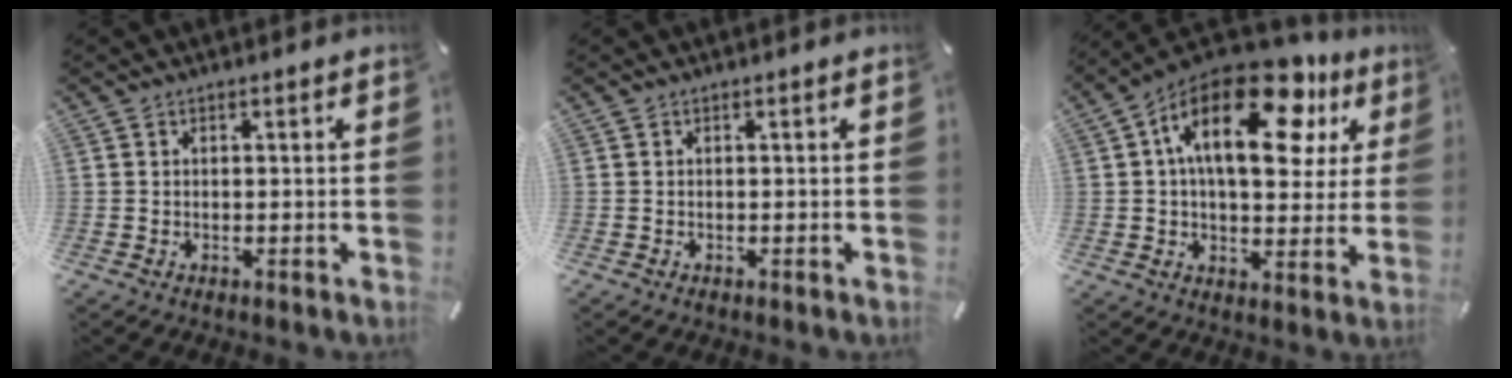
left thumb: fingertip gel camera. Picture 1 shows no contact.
{"total": 0.0}
{"total": 22.6, "force": [10.4, 11.2, 16.7], "torque": [-0.276, -0.050, 0.169]}